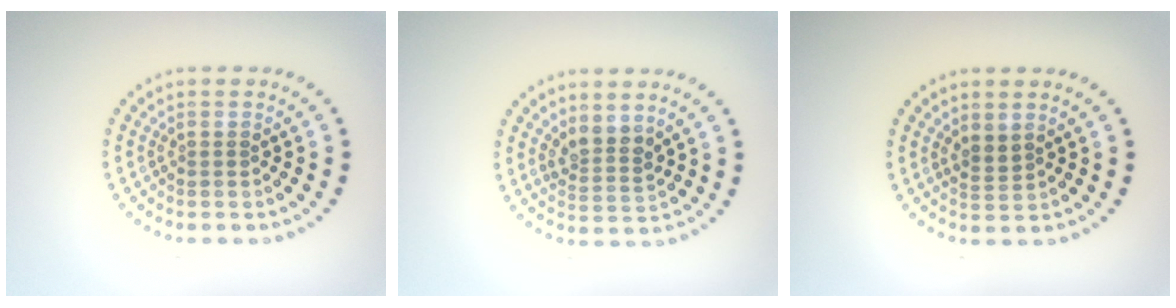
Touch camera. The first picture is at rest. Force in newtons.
{"total": 2.4, "press": 1.9, "slide": 1.5}
{"total": 1.5, "press": 1.2, "slide": 0.9}